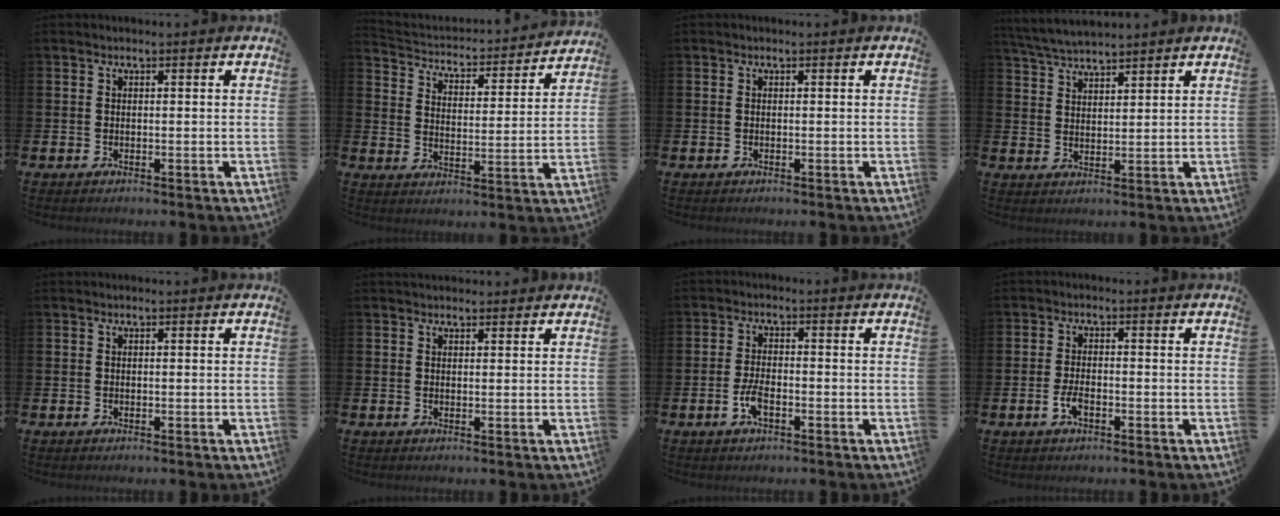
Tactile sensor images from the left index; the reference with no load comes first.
{"total": 3.5, "force": [3.3, 1.3, 0.3], "torque": [-0.032, -0.039, 0.046]}
{"total": 0.0}
{"total": 4.6, "force": [4.5, 0.3, 0.8], "torque": [-0.036, -0.018, 0.083]}
{"total": 0.0}
{"total": 1.4, "force": [1.3, 0.6, 0.2], "torque": [0.014, -0.003, 0.019]}
{"total": 3.5, "force": [-1.4, 1.5, 2.9], "torque": [-0.065, 0.001, -0.029]}
{"total": 2.6, "force": [-1.0, 1.2, 2.1], "torque": [-0.038, 0.004, -0.019]}